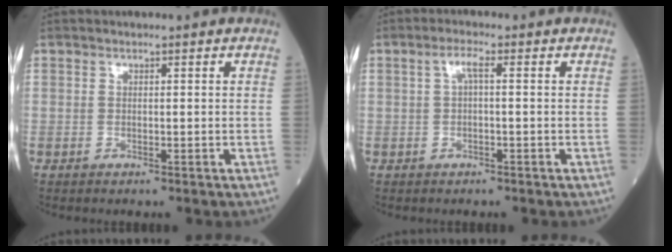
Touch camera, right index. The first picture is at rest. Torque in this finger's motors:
{"motor_torque": [0.33, 0.06, 0.19, 0.05]}